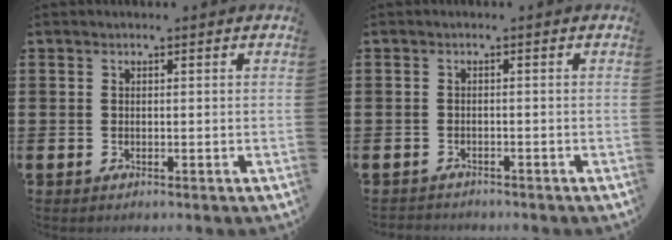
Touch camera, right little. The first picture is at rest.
{"total": 0.9, "force": [-0.9, 0.1, -0.1], "torque": [0.000, 0.002, -0.020]}